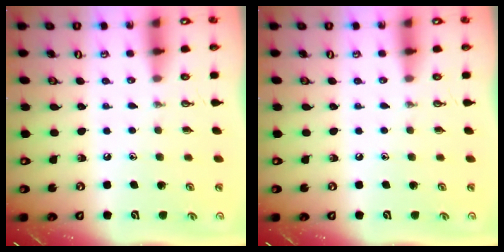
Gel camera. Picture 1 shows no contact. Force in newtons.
{"total": 0.0}